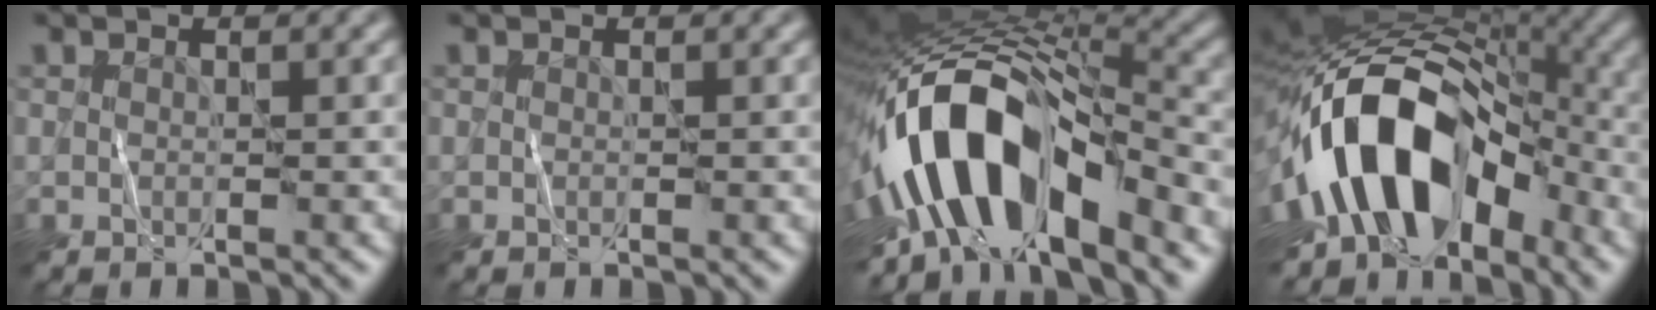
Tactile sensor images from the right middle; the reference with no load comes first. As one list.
[{"total": 0.0}, {"total": 14.2, "force": [-5.5, 6.7, 11.3], "torque": [-0.185, 0.010, -0.103]}, {"total": 13.8, "force": [-5.0, 8.4, 9.7], "torque": [-0.146, 0.017, -0.097]}]